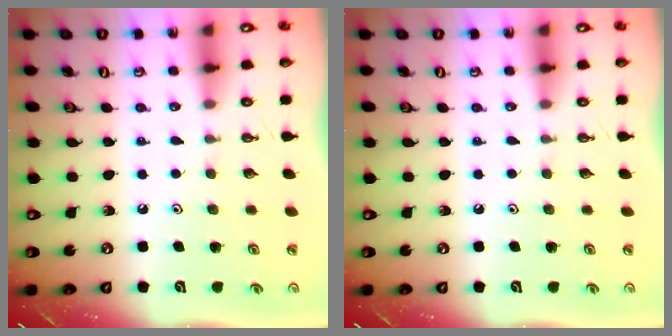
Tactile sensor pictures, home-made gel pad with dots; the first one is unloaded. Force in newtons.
{"total": 0.0}